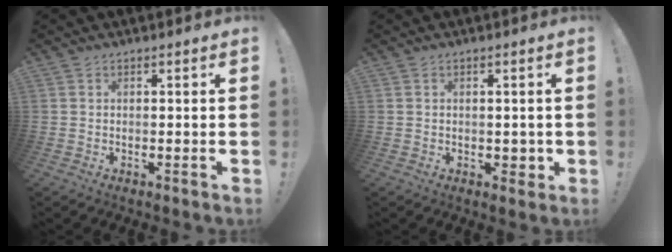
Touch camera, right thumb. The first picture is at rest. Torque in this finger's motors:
{"motor_torque": [-0.02, -0.08, -0.07, 0.01, 0.00]}